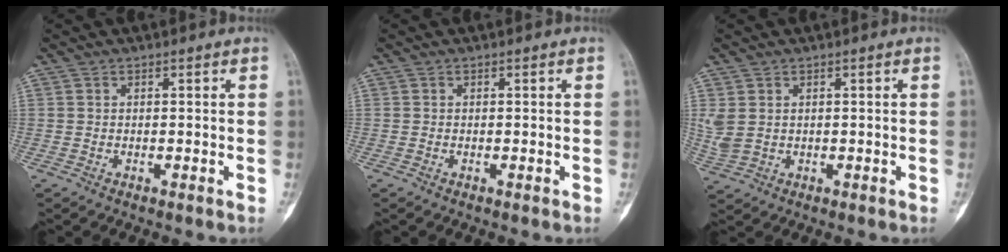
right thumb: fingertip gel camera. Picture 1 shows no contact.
{"total": 0.0}
{"total": 3.9, "force": [1.0, 2.8, 2.6], "torque": [-0.071, 0.000, 0.031]}